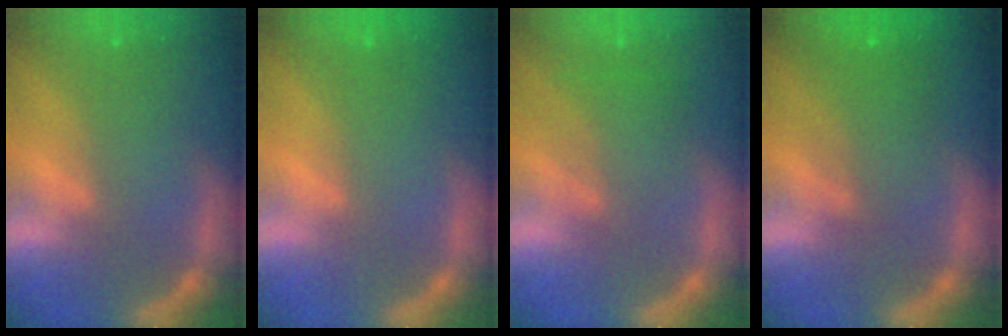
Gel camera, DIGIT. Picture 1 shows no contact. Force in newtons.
{"total": 0.0}
{"total": 4.0}
{"total": 4.0}